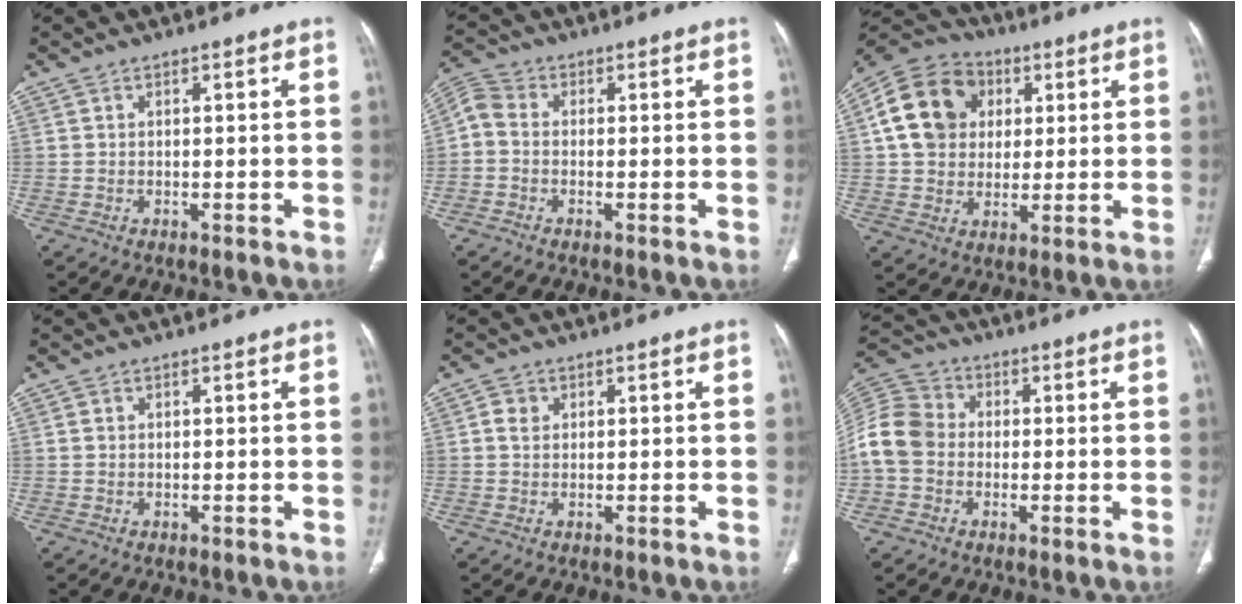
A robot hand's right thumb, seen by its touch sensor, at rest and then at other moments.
{"total": 4.3, "force": [-0.7, 3.1, 2.8], "torque": [-0.061, 0.014, -0.027]}
{"total": 15.1, "force": [3.4, 12.5, 7.8], "torque": [-0.126, 0.011, 0.053]}
{"total": 0.7, "force": [0.2, 0.6, 0.3], "torque": [-0.003, 0.001, 0.004]}
{"total": 2.1, "force": [0.5, 1.8, 1.0], "torque": [-0.011, 0.002, 0.009]}
{"total": 10.4, "force": [-1.0, 8.7, 5.7], "torque": [-0.113, 0.032, -0.030]}